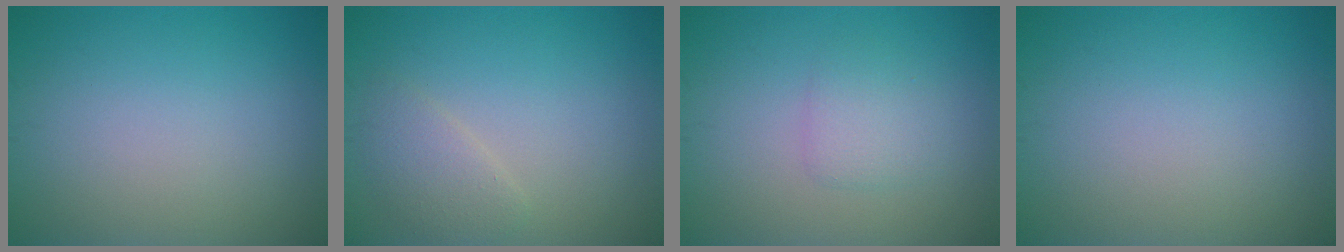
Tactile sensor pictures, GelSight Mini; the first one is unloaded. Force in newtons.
{"total": 2.0, "press": 2.0, "slide": 0.2}
{"total": 1.9, "press": 1.9, "slide": 0.1}
{"total": 0.0}